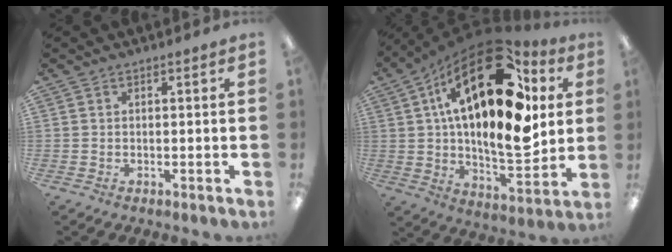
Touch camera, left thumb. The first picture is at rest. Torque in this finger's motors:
{"motor_torque": [1.61, 3.40, 1.60, -1.17, 0.34]}